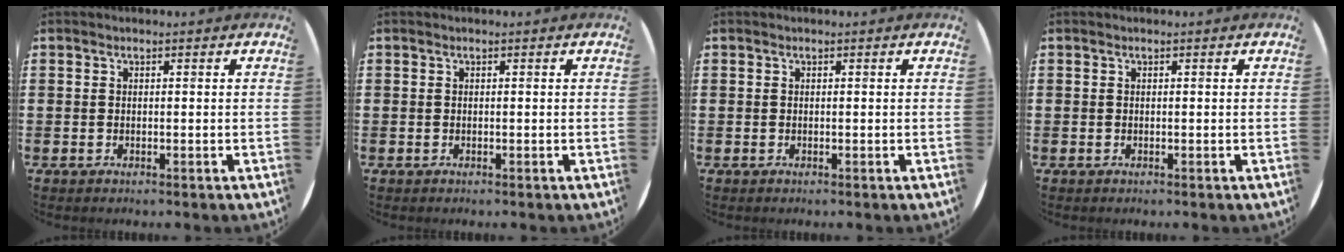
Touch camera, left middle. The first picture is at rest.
{"total": 0.0}
{"total": 0.0}
{"total": 0.0}